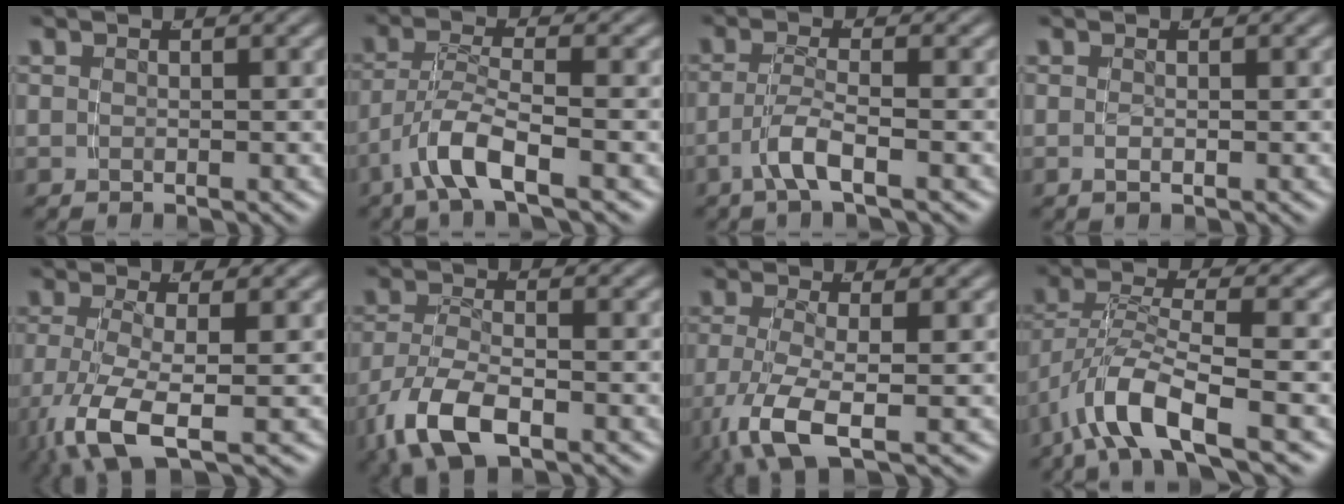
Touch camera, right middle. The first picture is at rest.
{"total": 4.1, "force": [-2.0, 1.0, 3.5], "torque": [-0.077, -0.011, -0.030]}
{"total": 2.9, "force": [-1.7, 0.1, 2.4], "torque": [-0.044, -0.002, -0.031]}
{"total": 0.6, "force": [-0.2, -0.3, 0.5], "torque": [-0.009, -0.001, -0.001]}
{"total": 6.2, "force": [-3.0, 2.3, 4.9], "torque": [-0.123, -0.040, -0.028]}
{"total": 5.7, "force": [-2.6, 3.0, 4.1], "torque": [-0.095, -0.025, -0.031]}
{"total": 5.6, "force": [-2.5, 2.0, 4.6], "torque": [-0.115, -0.034, -0.025]}
{"total": 5.5, "force": [-2.0, 2.1, 4.6], "torque": [-0.107, -0.019, -0.024]}